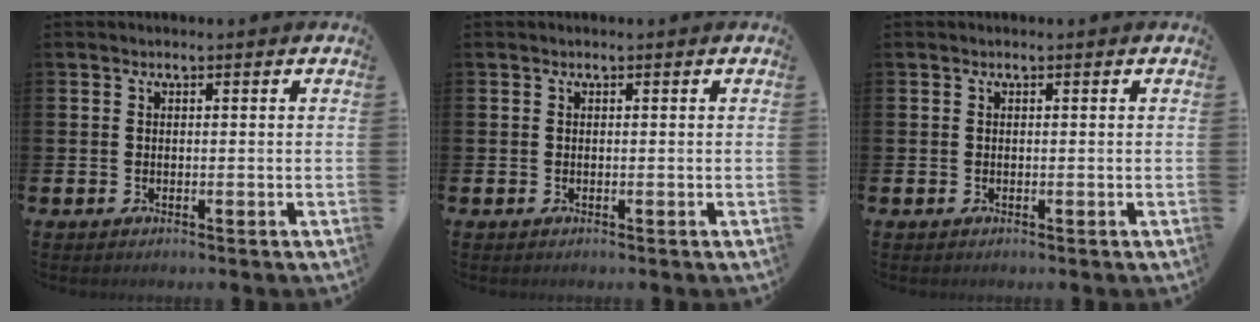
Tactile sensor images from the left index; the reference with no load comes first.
{"total": 0.0}
{"total": 0.0}